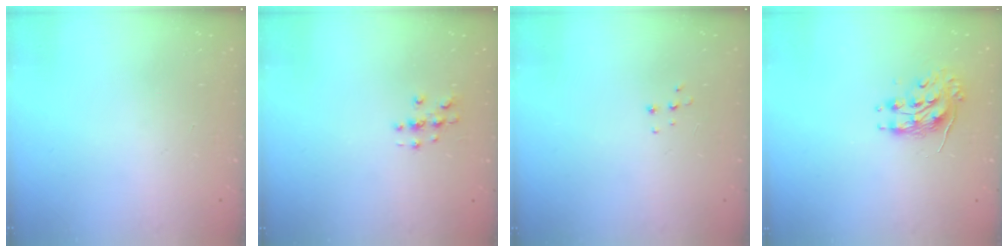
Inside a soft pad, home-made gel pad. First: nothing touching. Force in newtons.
{"total": 2.7, "press": 2.7, "slide": 0.3}
{"total": 3.7, "press": 3.7, "slide": 0.3}
{"total": 8.7, "press": 8.7, "slide": 0.2}